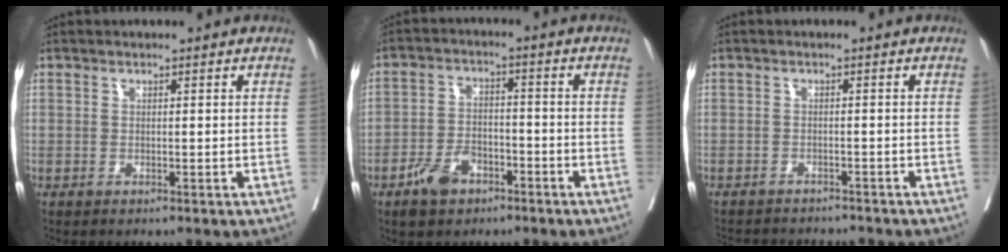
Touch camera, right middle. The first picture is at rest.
{"total": 6.1, "force": [-3.8, 3.5, 3.2], "torque": [-0.067, 0.003, -0.065]}
{"total": 9.2, "force": [-8.8, 1.7, 2.2], "torque": [-0.035, -0.001, -0.112]}